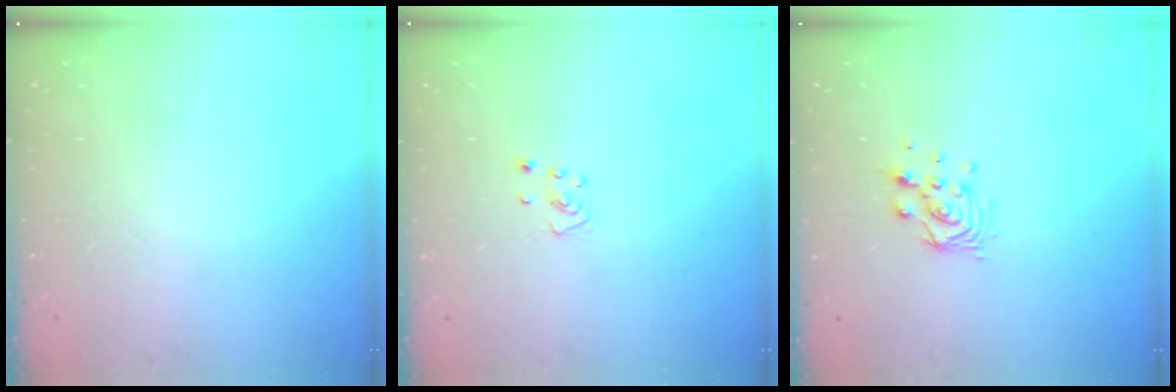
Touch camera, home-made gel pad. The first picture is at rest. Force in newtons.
{"total": 3.3, "press": 3.3, "slide": 0.3}
{"total": 8.2, "press": 8.2, "slide": 0.4}